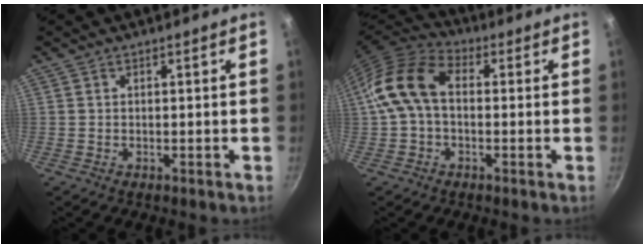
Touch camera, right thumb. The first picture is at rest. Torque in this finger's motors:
{"motor_torque": [0.15, 1.79, 1.05, -0.25, 0.17]}